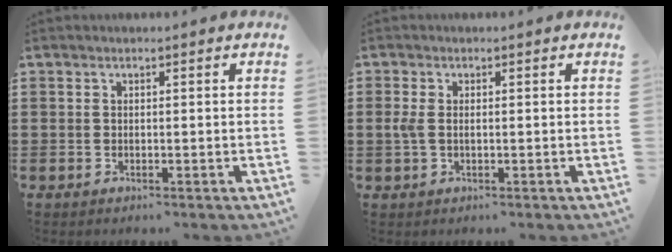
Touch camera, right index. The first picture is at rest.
{"total": 2.3, "force": [-0.1, 1.3, 1.8], "torque": [-0.051, 0.000, -0.006]}